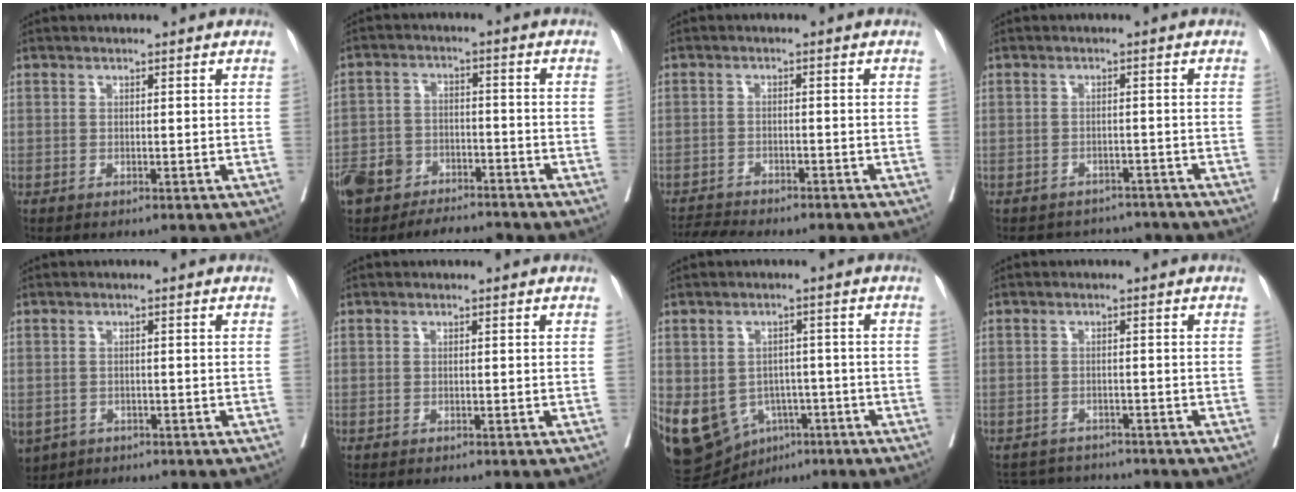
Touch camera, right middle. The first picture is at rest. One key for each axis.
{"total": 10.3, "fx": -8.3, "fy": 4.9, "fz": 3.7, "tx": -0.068, "ty": 0.014, "tz": -0.137}
{"total": 7.7, "fx": -7.2, "fy": 1.0, "fz": 2.4, "tx": -0.030, "ty": -0.002, "tz": -0.109}
{"total": 6.4, "fx": -6.0, "fy": 2.4, "fz": -0.1, "tx": 0.009, "ty": 0.015, "tz": -0.071}
{"total": 6.3, "fx": -3.2, "fy": 5.0, "fz": 2.0, "tx": -0.055, "ty": -0.001, "tz": -0.045}
{"total": 0.5, "fx": -0.5, "fy": 0.0, "fz": 0.2, "tx": 0.000, "ty": -0.001, "tz": -0.010}
{"total": 14.2, "fx": -5.9, "fy": 10.7, "fz": 7.2, "tx": -0.155, "ty": 0.014, "tz": -0.077}
{"total": 6.3, "fx": -6.2, "fy": 1.4, "fz": 0.4, "tx": -0.001, "ty": 0.008, "tz": -0.088}